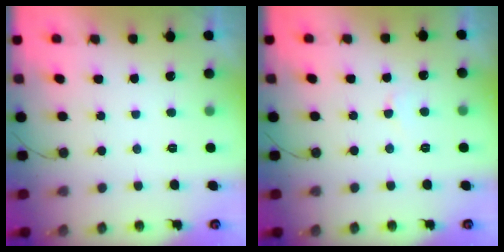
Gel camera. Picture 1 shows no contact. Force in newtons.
{"total": 3.5, "press": 3.4, "slide": 0.4}